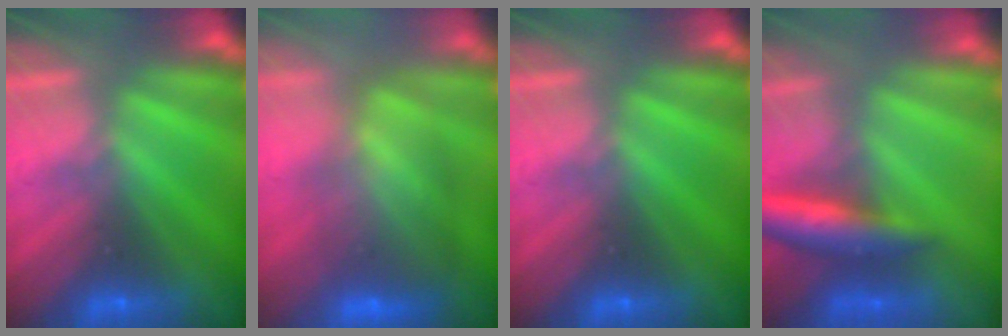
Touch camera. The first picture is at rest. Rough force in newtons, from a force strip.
{"total": 9.0}
{"total": 0.0}
{"total": 6.0}